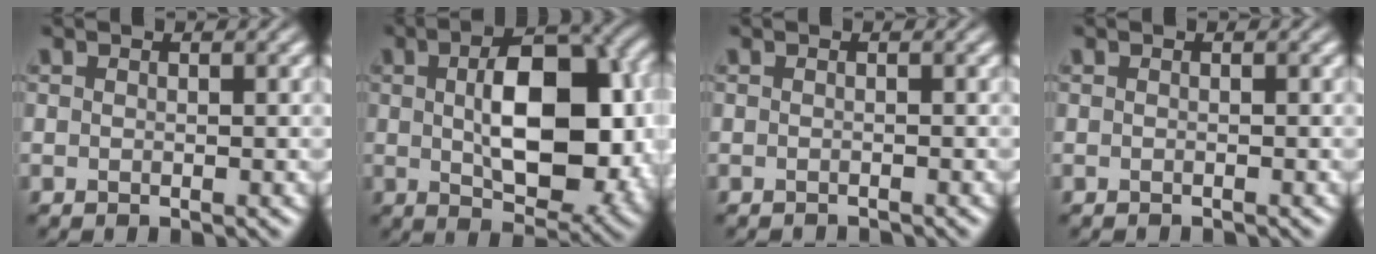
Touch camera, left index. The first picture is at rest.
{"total": 10.4, "force": [0.2, 5.4, 8.9], "torque": [-0.141, 0.000, 0.013]}
{"total": 1.3, "force": [-1.3, 0.0, 0.0], "torque": [0.005, -0.004, -0.024]}
{"total": 0.6, "force": [-0.6, 0.0, -0.1], "torque": [0.002, -0.003, -0.014]}